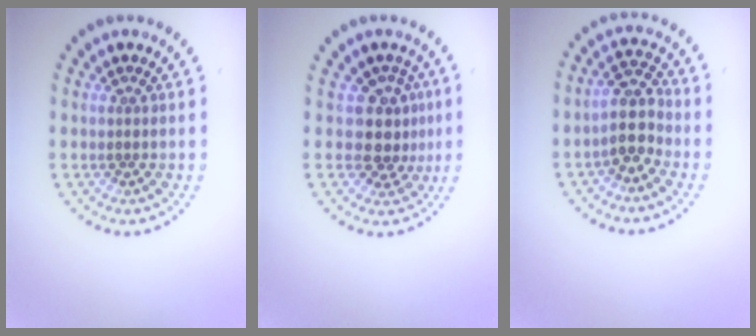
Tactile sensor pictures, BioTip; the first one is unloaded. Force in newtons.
{"total": 3.1, "press": 2.5, "slide": 1.9}
{"total": 3.0, "press": 2.6, "slide": 1.4}